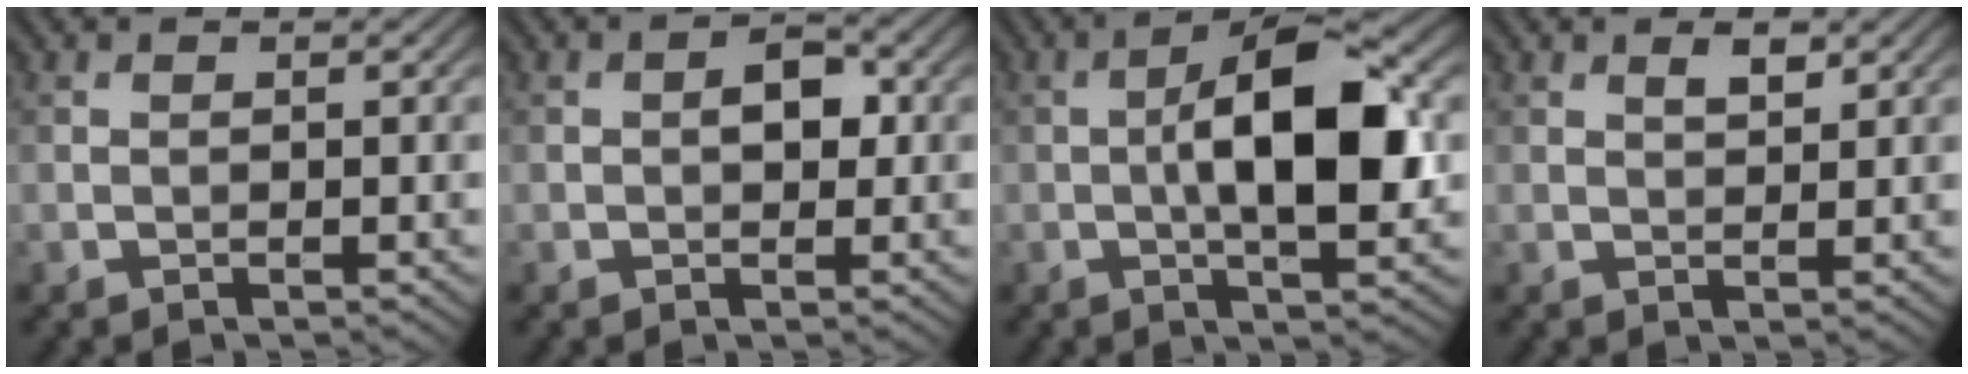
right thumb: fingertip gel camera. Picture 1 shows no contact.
{"total": 2.9, "force": [0.1, 1.8, 2.3], "torque": [-0.035, 0.001, -0.002]}
{"total": 11.6, "force": [-0.3, 4.2, 10.8], "torque": [-0.173, 0.007, -0.009]}
{"total": 1.8, "force": [1.0, 0.7, 1.3], "torque": [-0.023, -0.002, 0.020]}